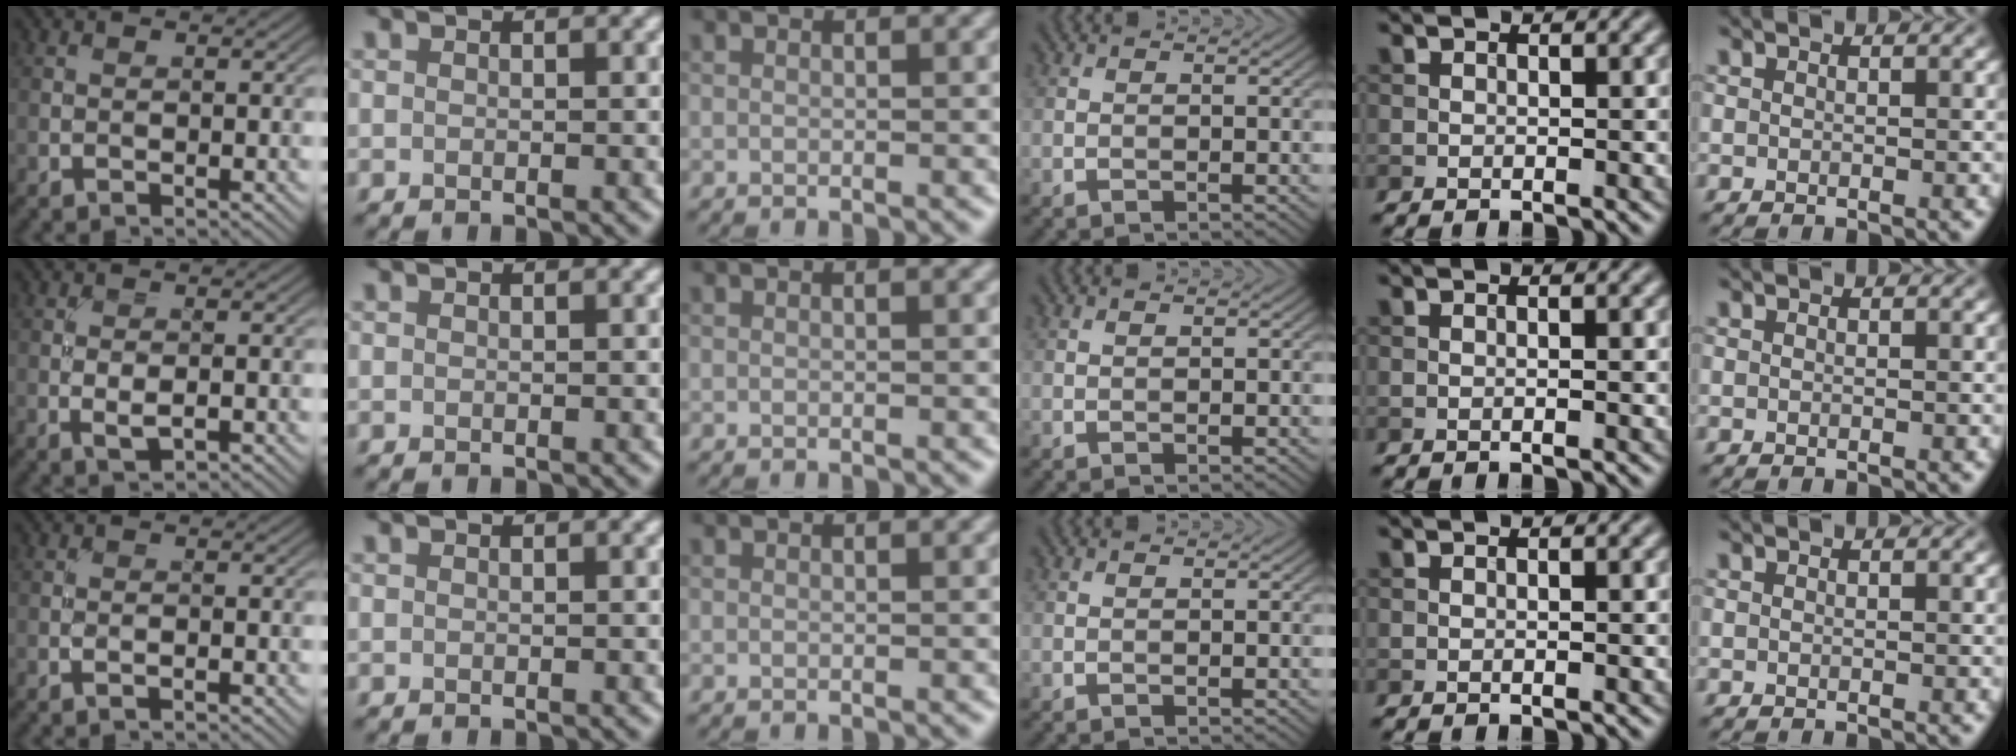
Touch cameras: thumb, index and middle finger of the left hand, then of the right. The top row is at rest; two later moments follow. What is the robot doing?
{"motion": "unscrew", "object": "medicine bottle"}